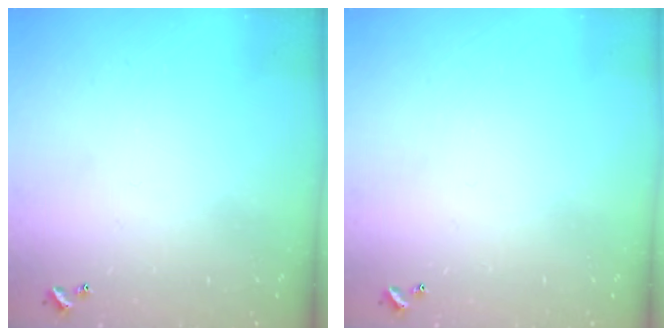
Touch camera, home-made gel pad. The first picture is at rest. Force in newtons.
{"total": 0.0}